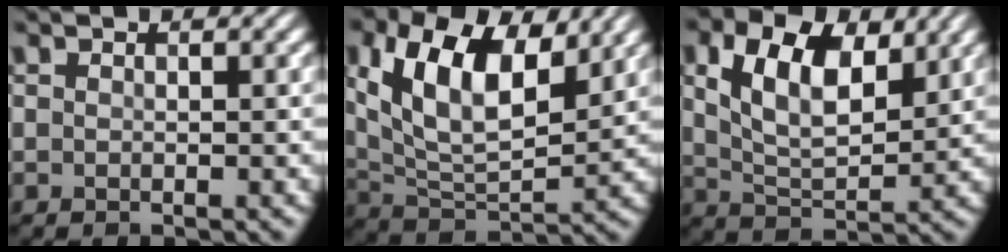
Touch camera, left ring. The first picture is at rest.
{"total": 10.3, "force": [3.9, 5.3, 7.9], "torque": [-0.154, 0.000, 0.069]}
{"total": 7.6, "force": [3.0, 4.3, 5.6], "torque": [-0.114, 0.001, 0.052]}